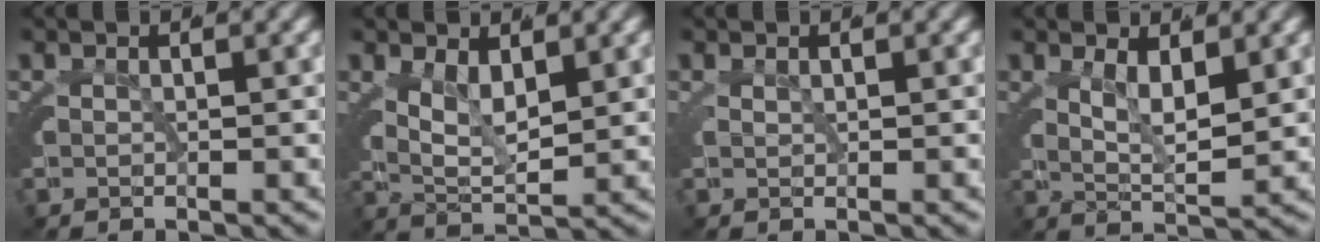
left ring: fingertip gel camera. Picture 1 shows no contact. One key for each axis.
{"total": 3.2, "fx": 1.1, "fy": 2.1, "fz": 2.1, "tx": -0.048, "ty": -0.012, "tz": 0.018}
{"total": 0.0}
{"total": 2.7, "fx": 1.1, "fy": 1.3, "fz": 2.1, "tx": -0.038, "ty": -0.009, "tz": 0.015}